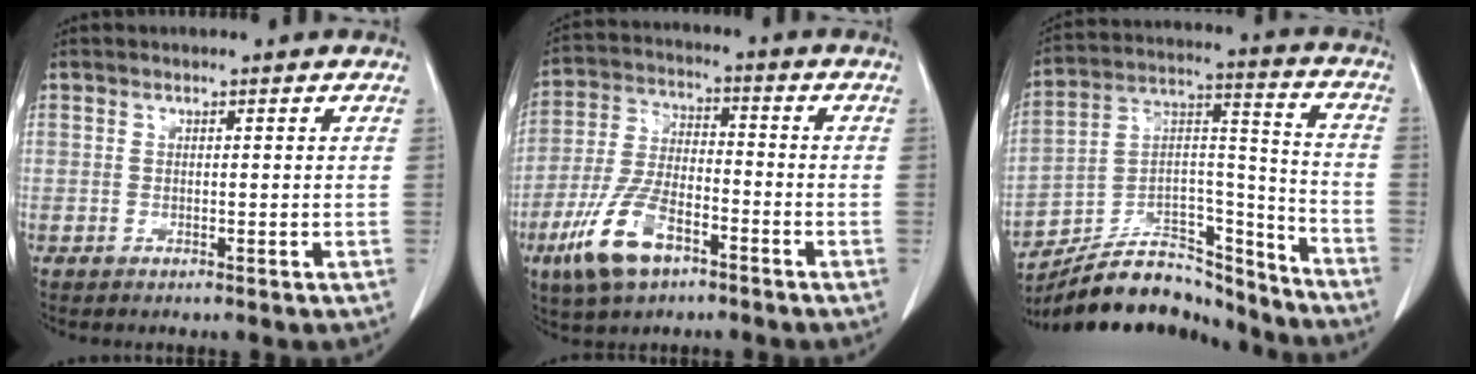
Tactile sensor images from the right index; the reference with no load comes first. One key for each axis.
{"total": 10.7, "fx": -5.8, "fy": 4.8, "fz": 7.6, "tx": -0.176, "ty": -0.002, "tz": -0.110}
{"total": 19.1, "fx": -17.4, "fy": 6.0, "fz": 5.3, "tx": -0.100, "ty": 0.048, "tz": -0.284}